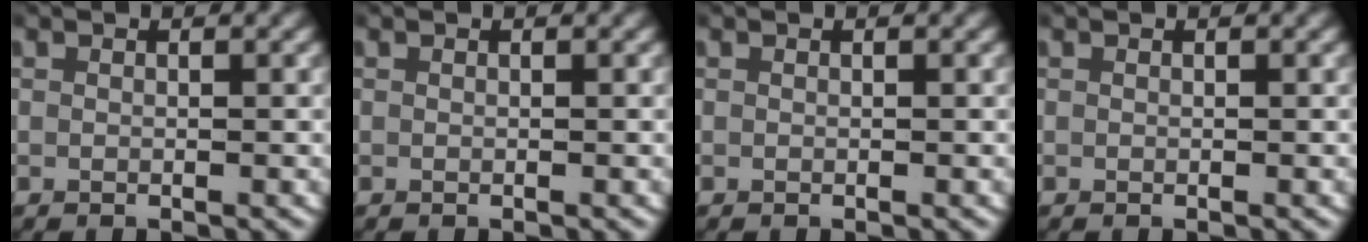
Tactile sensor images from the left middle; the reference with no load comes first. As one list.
[{"total": 0.0}, {"total": 0.0}, {"total": 0.0}]